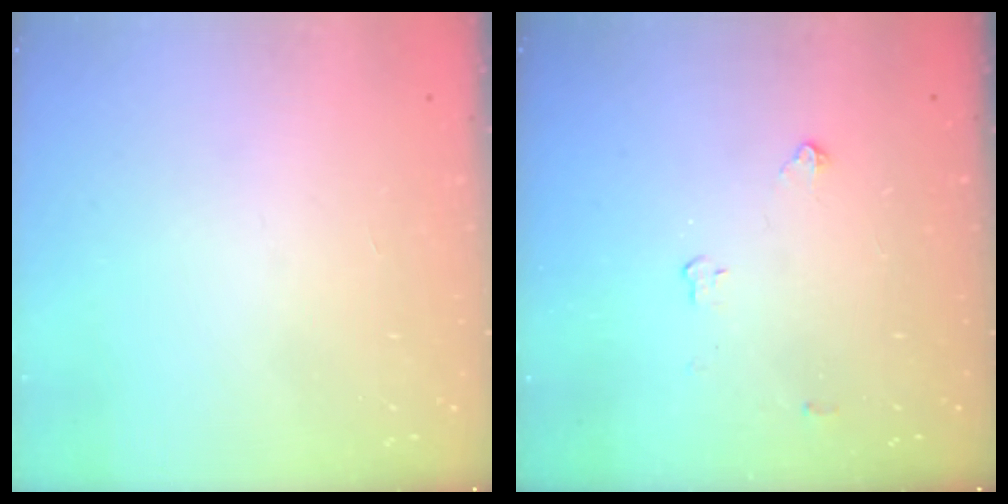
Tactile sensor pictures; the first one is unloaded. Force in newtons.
{"total": 2.8, "press": 2.8, "slide": 0.4}